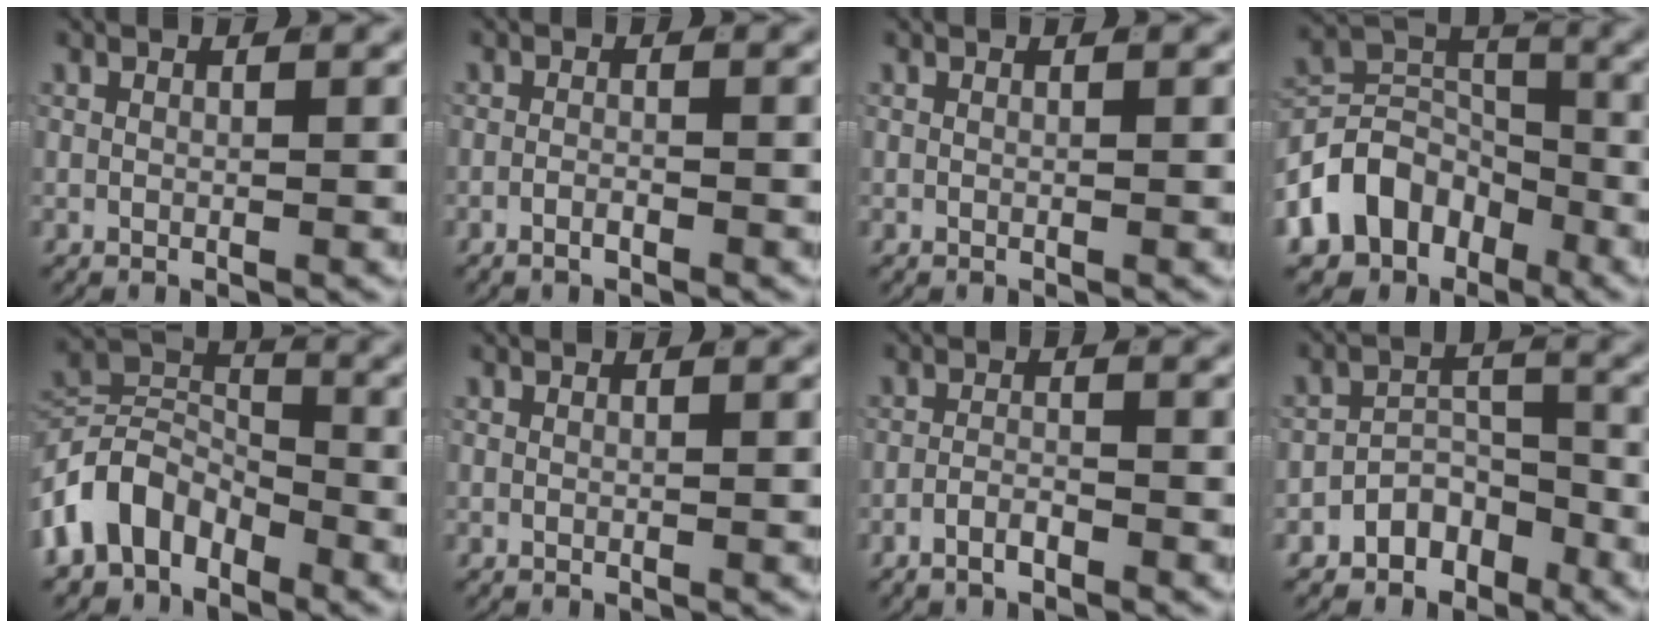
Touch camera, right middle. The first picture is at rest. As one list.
[{"total": 1.4, "force": [-1.2, 0.3, 0.6], "torque": [-0.013, -0.001, -0.024]}, {"total": 0.0}, {"total": 12.3, "force": [-3.9, 9.6, 6.7], "torque": [-0.116, -0.025, -0.064]}, {"total": 9.5, "force": [-2.6, 7.3, 5.6], "torque": [-0.102, -0.019, -0.049]}, {"total": 0.0}, {"total": 2.3, "force": [-2.0, 0.7, 0.9], "torque": [-0.016, -0.002, -0.040]}, {"total": 5.7, "force": [-4.3, 3.3, 1.6], "torque": [-0.010, -0.008, -0.076]}]